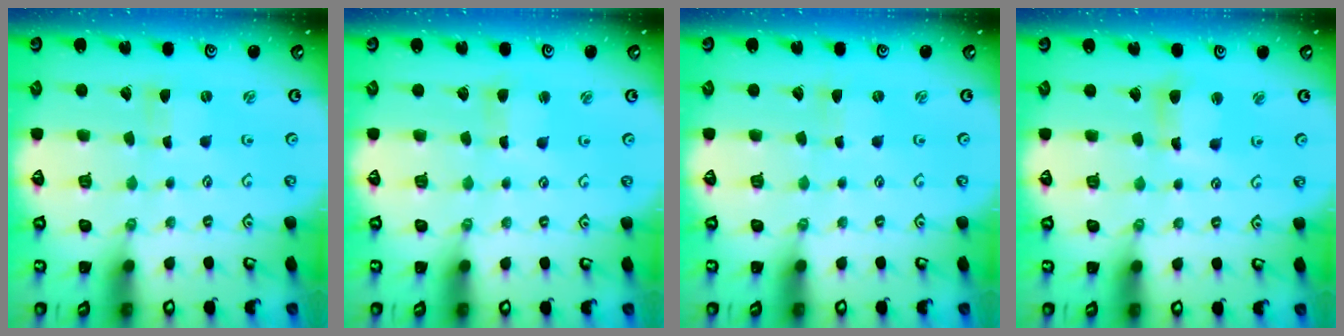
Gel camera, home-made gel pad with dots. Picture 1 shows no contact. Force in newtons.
{"total": 2.2, "press": 2.2, "slide": 0.3}
{"total": 0.0}
{"total": 6.9, "press": 6.8, "slide": 1.0}